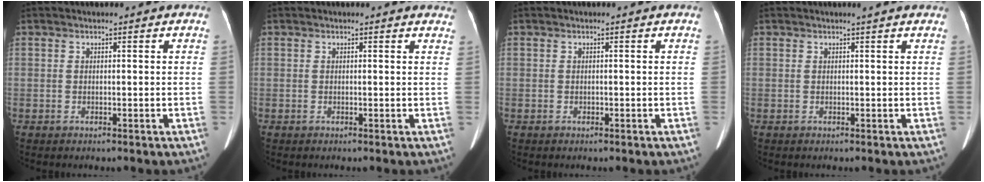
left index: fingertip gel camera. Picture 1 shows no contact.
{"total": 2.7, "force": [2.6, 0.7, 0.4], "torque": [-0.002, -0.008, 0.006]}
{"total": 0.0}
{"total": 2.2, "force": [1.9, 0.0, 1.1], "torque": [-0.015, 0.009, 0.018]}